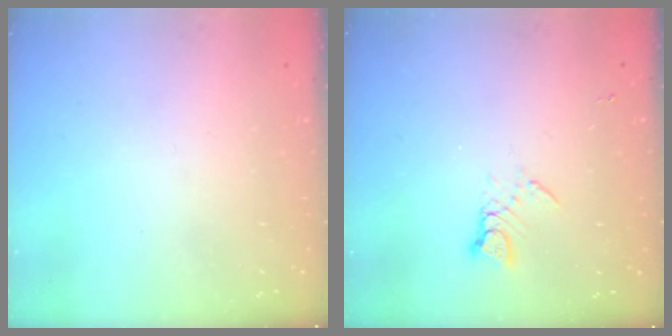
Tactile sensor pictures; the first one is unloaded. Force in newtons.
{"total": 3.7, "press": 3.7, "slide": 0.4}